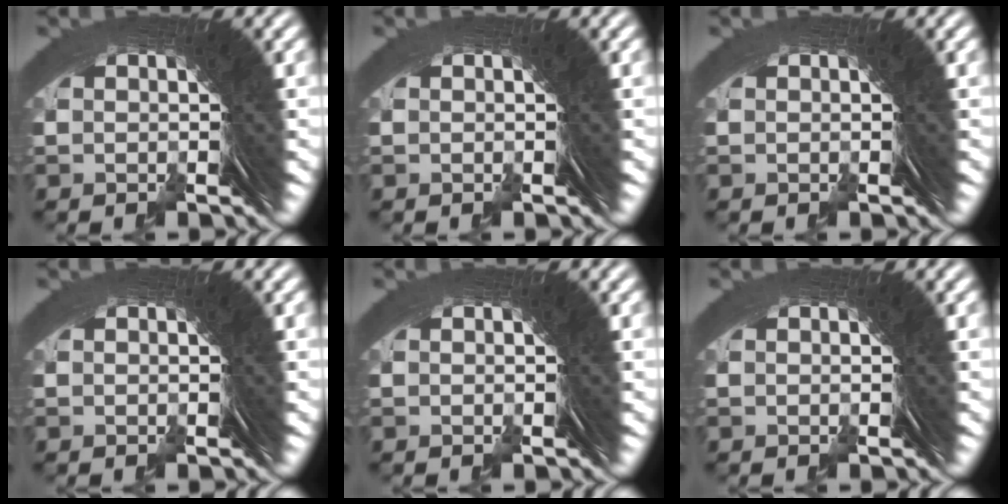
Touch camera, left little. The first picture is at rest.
{"total": 0.0}
{"total": 0.0}
{"total": 0.0}
{"total": 0.0}
{"total": 0.0}